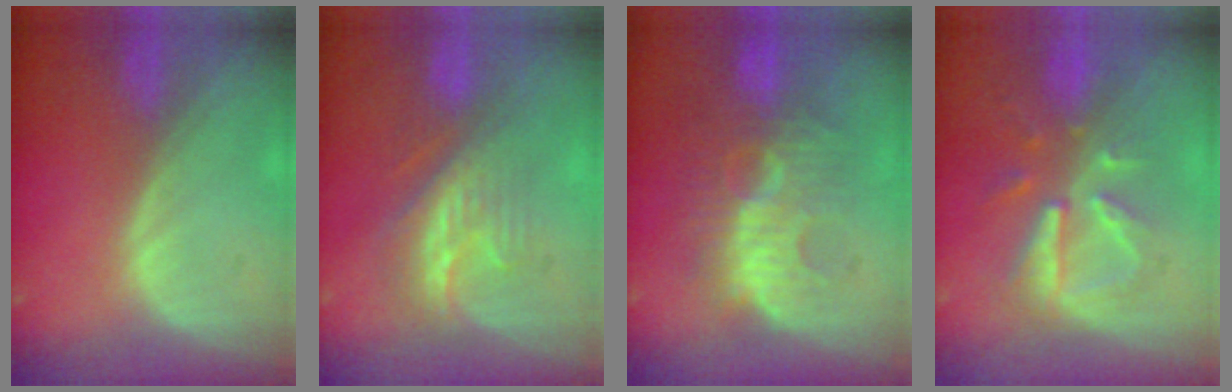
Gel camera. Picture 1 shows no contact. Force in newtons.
{"total": 8.3, "press": 7.1, "slide": 4.3}
{"total": 9.7, "press": 9.4, "slide": 2.5}
{"total": 8.0, "press": 7.4, "slide": 3.0}